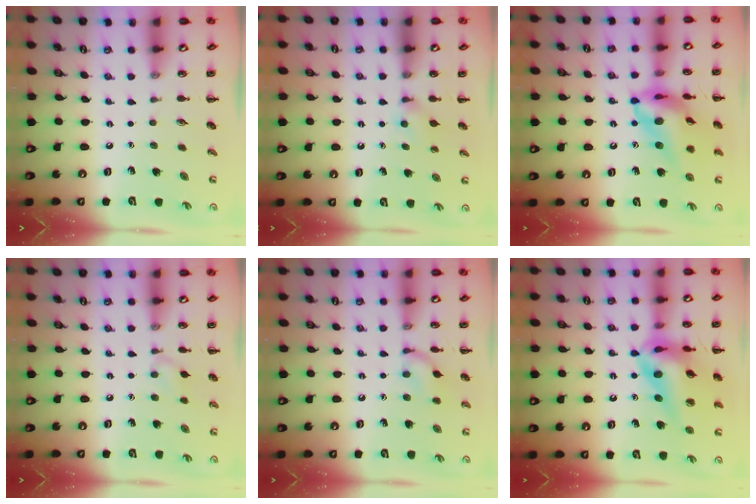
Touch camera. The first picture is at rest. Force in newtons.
{"total": 4.1, "press": 3.8, "slide": 1.4}
{"total": 17.3, "press": 16.9, "slide": 3.7}
{"total": 5.2, "press": 4.8, "slide": 1.9}
{"total": 8.3, "press": 8.2, "slide": 0.7}
{"total": 18.4, "press": 18.1, "slide": 3.7}